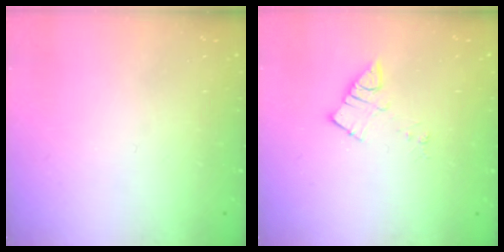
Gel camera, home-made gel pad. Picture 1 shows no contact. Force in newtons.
{"total": 5.0, "press": 5.0, "slide": 0.4}